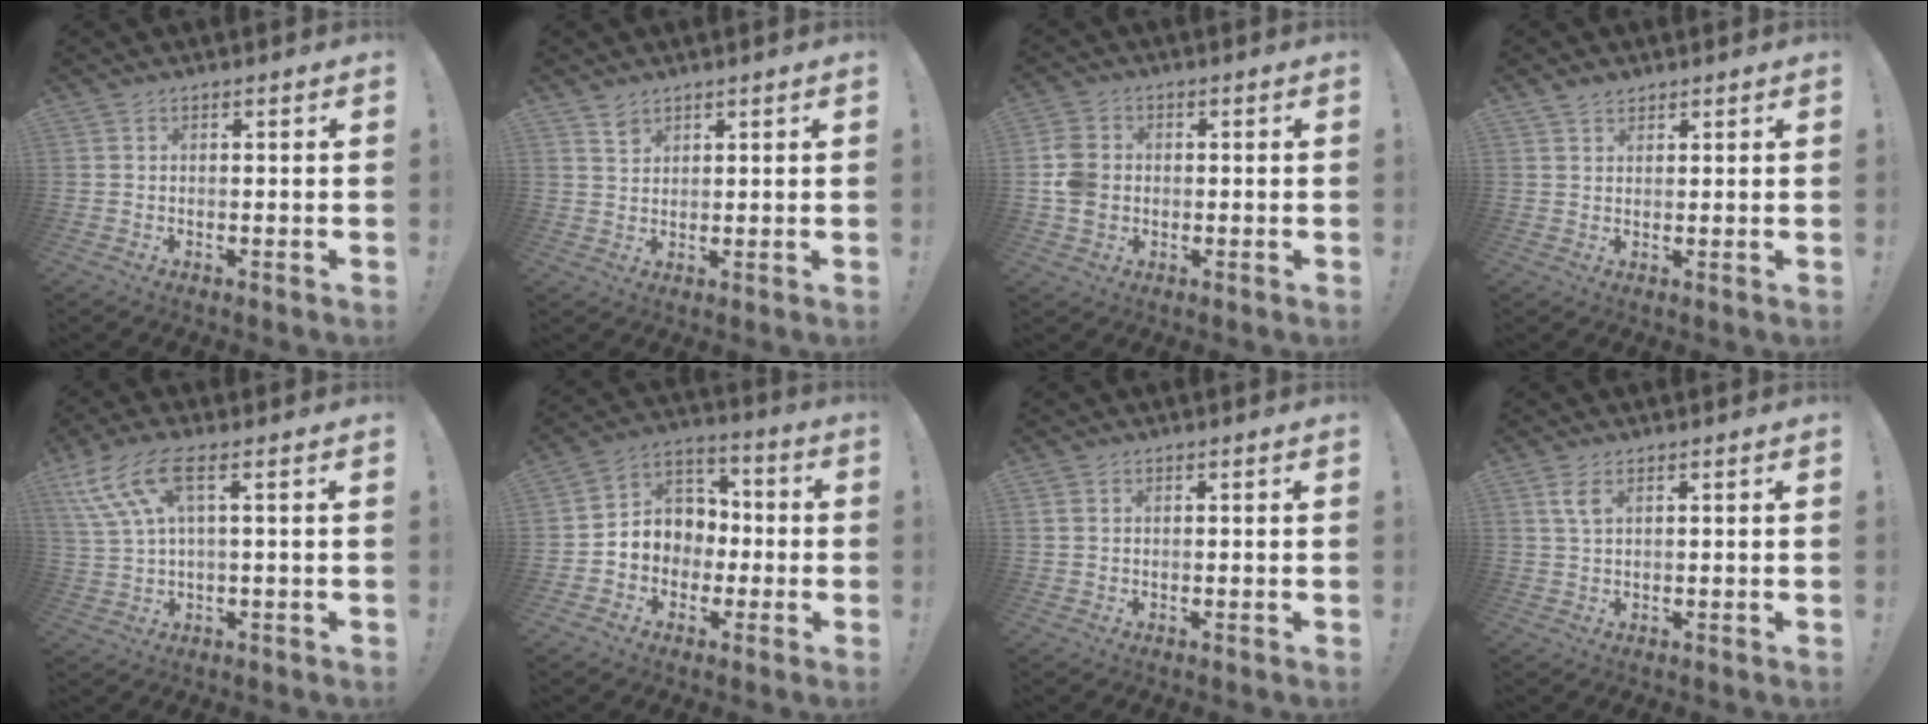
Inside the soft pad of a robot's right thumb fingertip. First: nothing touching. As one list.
[{"total": 3.7, "force": [2.7, 2.3, 0.9], "torque": [-0.003, -0.019, 0.049]}, {"total": 8.7, "force": [-0.3, 7.1, 5.0], "torque": [-0.109, 0.011, -0.004]}, {"total": 2.5, "force": [2.0, 1.3, 0.6], "torque": [-0.013, -0.008, 0.039]}, {"total": 11.2, "force": [4.6, 3.9, 9.5], "torque": [-0.188, -0.004, 0.090]}, {"total": 9.3, "force": [-1.3, 8.8, 2.7], "torque": [-0.044, 0.011, -0.013]}, {"total": 1.3, "force": [0.6, 1.0, 0.6], "torque": [-0.007, 0.001, 0.011]}, {"total": 3.7, "force": [1.6, 1.6, 3.0], "torque": [-0.055, 0.000, 0.029]}]